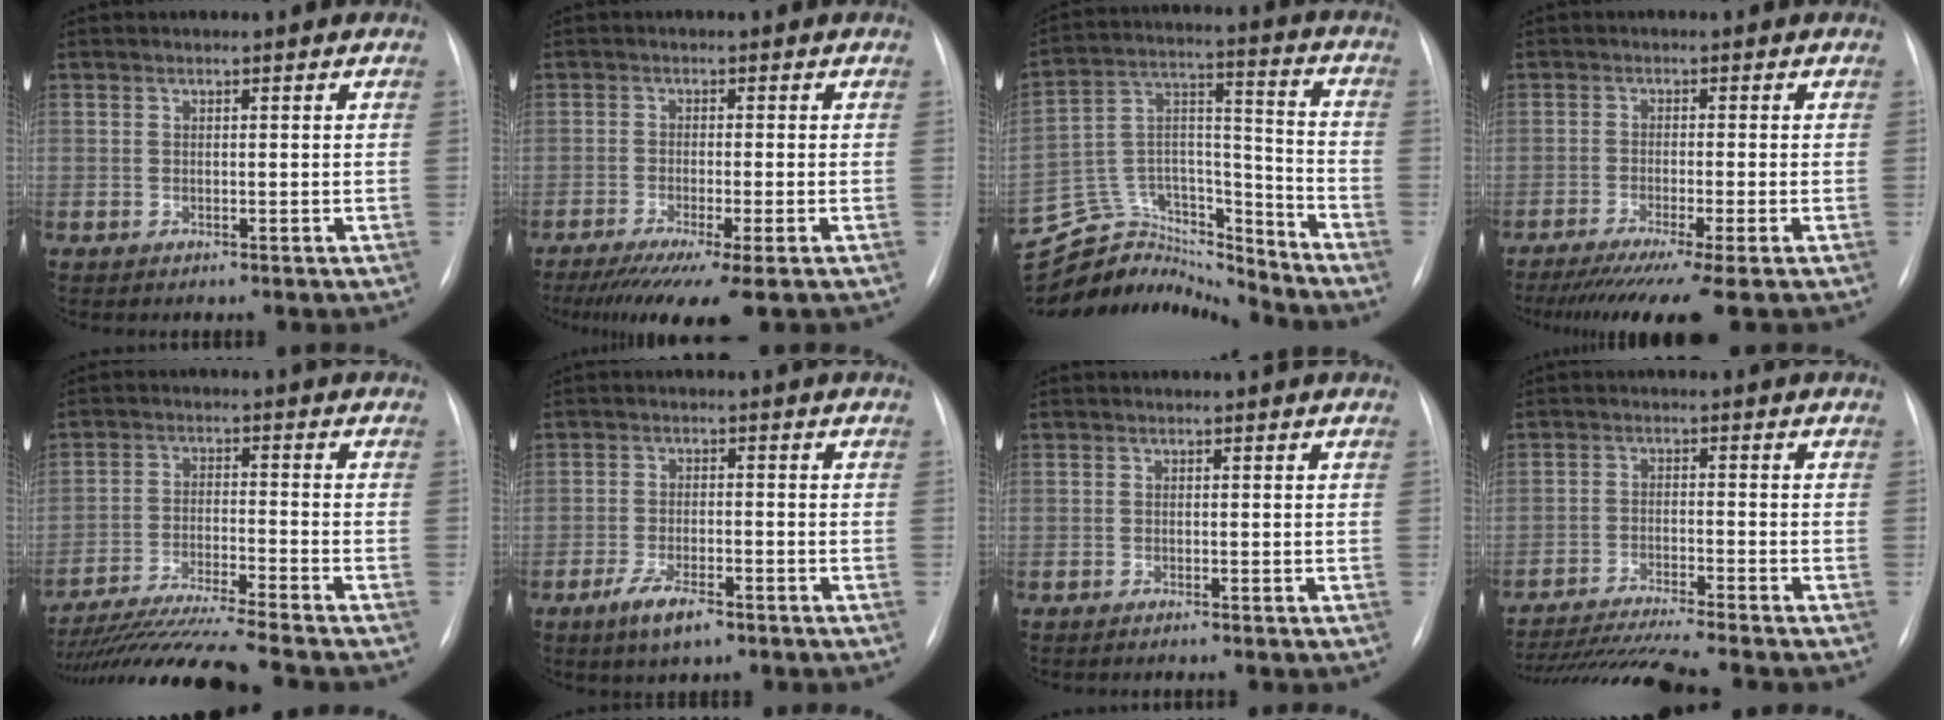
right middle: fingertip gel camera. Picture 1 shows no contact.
{"total": 10.3, "force": [-7.4, 0.2, 7.2], "torque": [-0.104, -0.027, -0.118]}
{"total": 17.0, "force": [-16.7, 3.3, 0.9], "torque": [-0.023, 0.067, -0.285]}
{"total": 11.0, "force": [-8.6, -0.7, 6.8], "torque": [-0.092, -0.032, -0.134]}
{"total": 15.7, "force": [-13.9, -1.5, 7.0], "torque": [-0.122, -0.031, -0.234]}
{"total": 5.1, "force": [-3.3, 1.5, 3.6], "torque": [-0.075, -0.006, -0.057]}
{"total": 1.0, "force": [-0.9, -0.2, 0.5], "torque": [-0.007, 0.001, -0.011]}
{"total": 12.5, "force": [-11.2, -1.4, 5.3], "torque": [-0.079, -0.021, -0.185]}